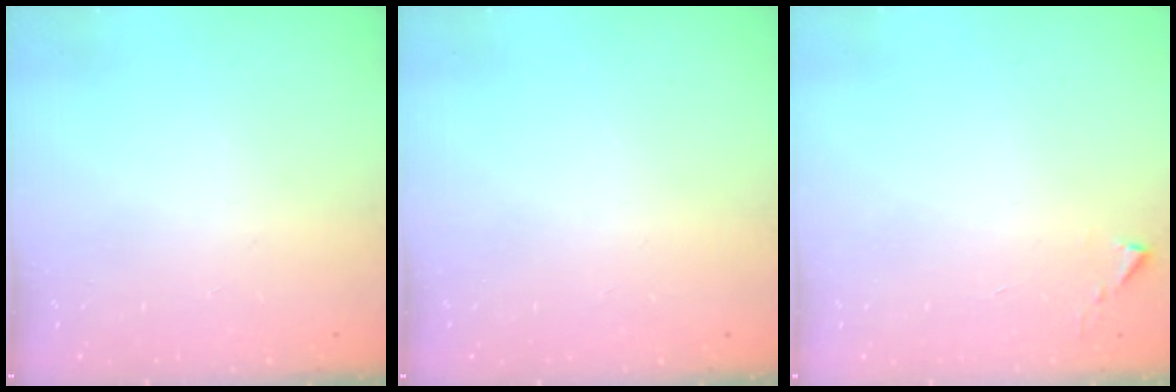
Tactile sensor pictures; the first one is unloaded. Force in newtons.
{"total": 0.0}
{"total": 1.1, "press": 1.1, "slide": 0.1}